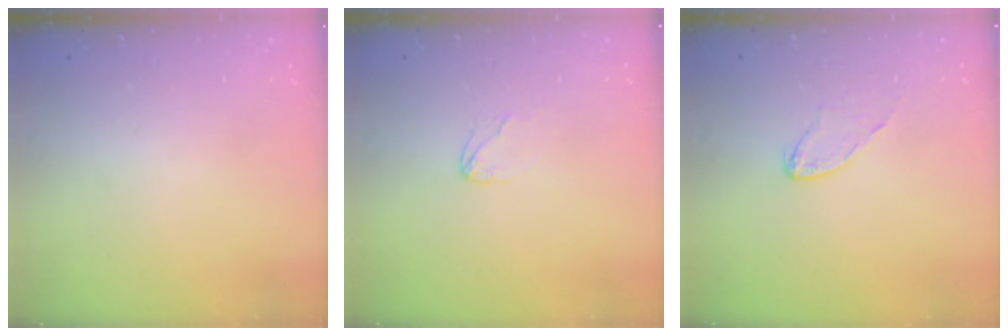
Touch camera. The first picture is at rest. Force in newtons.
{"total": 3.7, "press": 3.7, "slide": 0.2}
{"total": 6.1, "press": 6.1, "slide": 0.5}